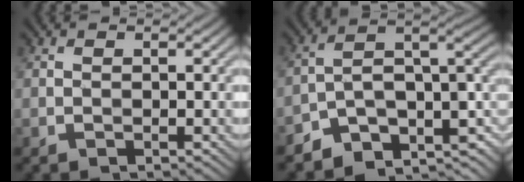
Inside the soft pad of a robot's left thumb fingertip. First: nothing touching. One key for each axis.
{"total": 8.3, "fx": -5.6, "fy": 3.2, "fz": 5.3, "tx": -0.077, "ty": -0.015, "tz": -0.103}